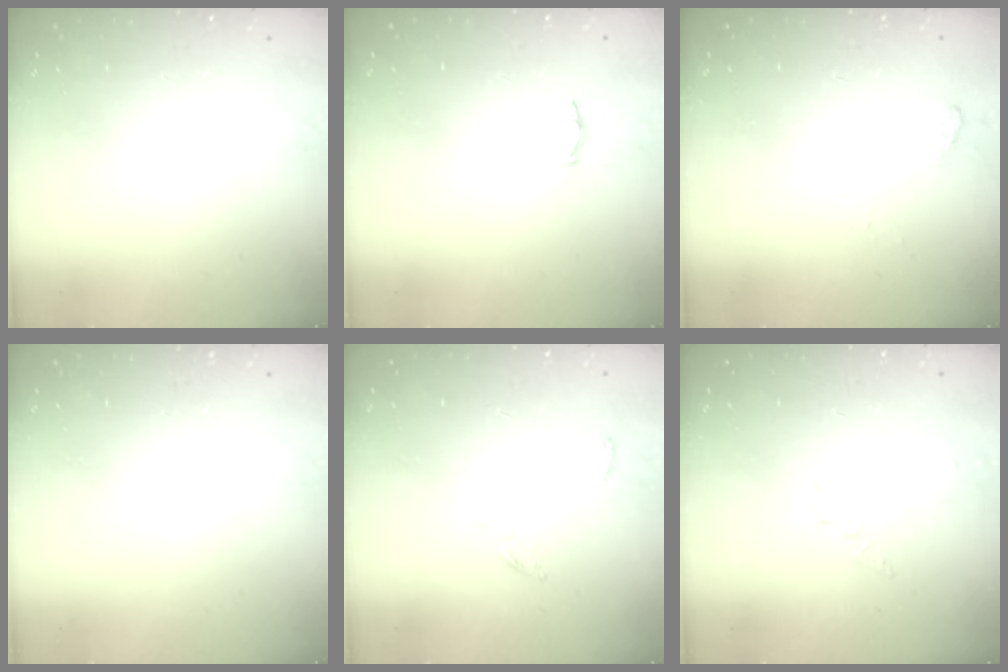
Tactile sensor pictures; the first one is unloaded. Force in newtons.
{"total": 3.8, "press": 3.5, "slide": 1.5}
{"total": 6.2, "press": 4.6, "slide": 4.1}
{"total": 0.0}
{"total": 3.6, "press": 3.5, "slide": 0.9}
{"total": 4.0, "press": 4.0, "slide": 0.4}